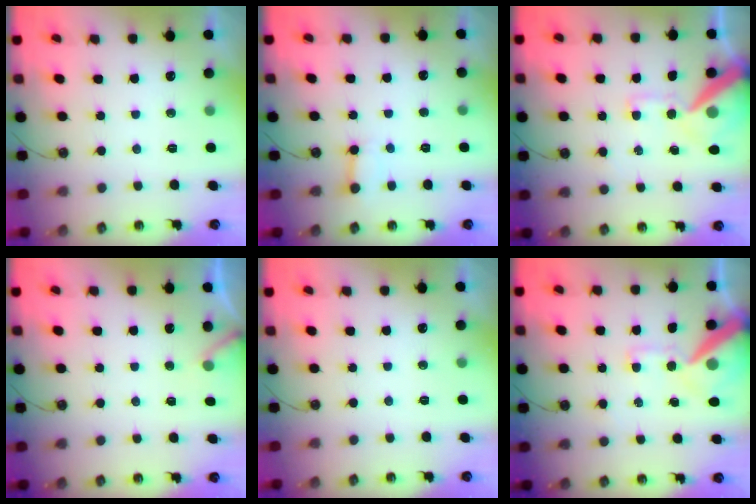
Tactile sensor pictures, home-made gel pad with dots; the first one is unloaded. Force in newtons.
{"total": 4.2, "press": 4.2, "slide": 0.6}
{"total": 16.6, "press": 16.4, "slide": 2.5}
{"total": 3.7, "press": 3.7, "slide": 0.3}
{"total": 0.0}
{"total": 16.6, "press": 16.4, "slide": 2.5}